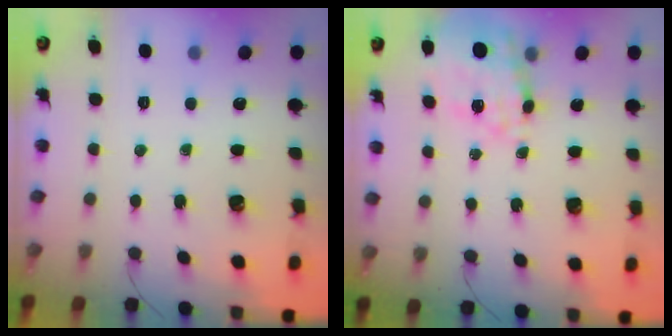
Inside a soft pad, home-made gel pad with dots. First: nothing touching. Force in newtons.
{"total": 17.7, "press": 17.3, "slide": 3.8}